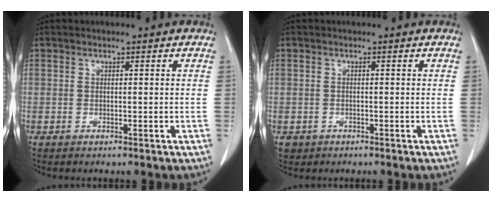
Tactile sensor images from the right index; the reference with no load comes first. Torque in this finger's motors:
{"motor_torque": [-0.50, 0.05, -0.83, -0.21]}